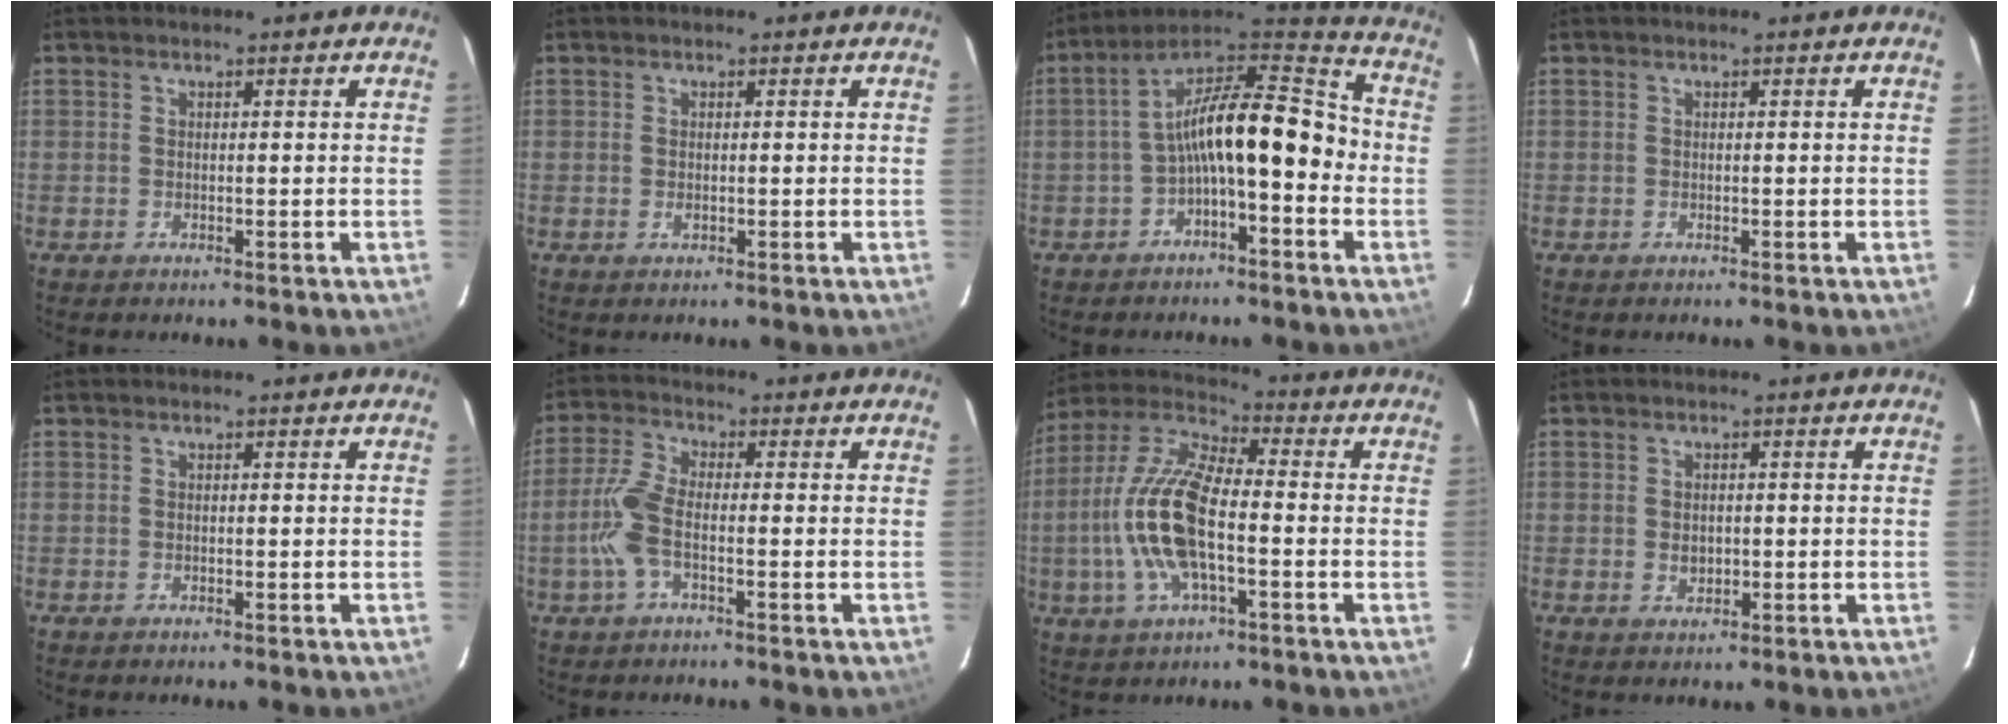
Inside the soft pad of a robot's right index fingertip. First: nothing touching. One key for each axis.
{"total": 0.9, "fx": 0.0, "fy": 0.5, "fz": 0.7, "tx": -0.014, "ty": 0.000, "tz": -0.001}
{"total": 13.7, "fx": -3.6, "fy": 4.7, "fz": 12.4, "tx": -0.214, "ty": 0.033, "tz": -0.068}
{"total": 0.0}
{"total": 0.0}
{"total": 6.9, "fx": -2.0, "fy": 2.2, "fz": 6.2, "tx": -0.148, "ty": 0.005, "tz": -0.042}
{"total": 15.9, "fx": -2.9, "fy": 5.8, "fz": 14.6, "tx": -0.305, "ty": 0.003, "tz": -0.063}
{"total": 2.3, "fx": -0.3, "fy": 1.8, "fz": 1.4, "tx": -0.022, "ty": 0.002, "tz": -0.004}